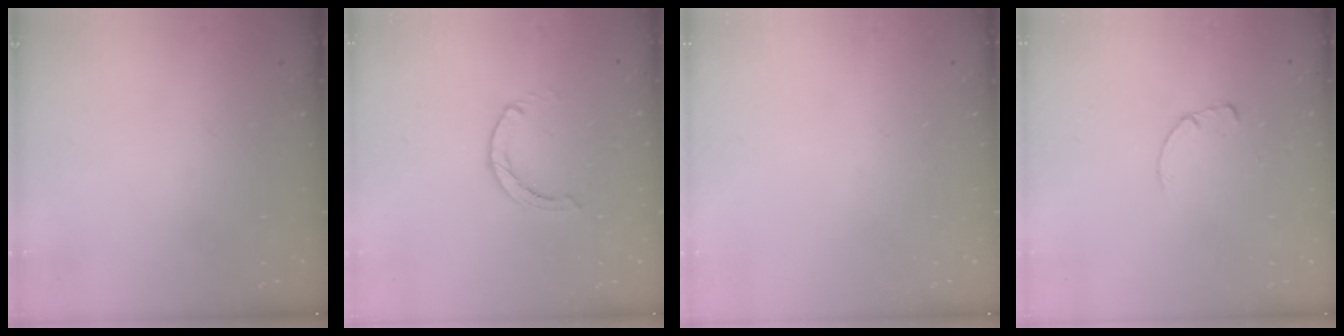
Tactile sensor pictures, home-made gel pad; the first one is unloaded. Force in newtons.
{"total": 0.0}
{"total": 0.0}
{"total": 0.7, "press": 0.6, "slide": 0.2}